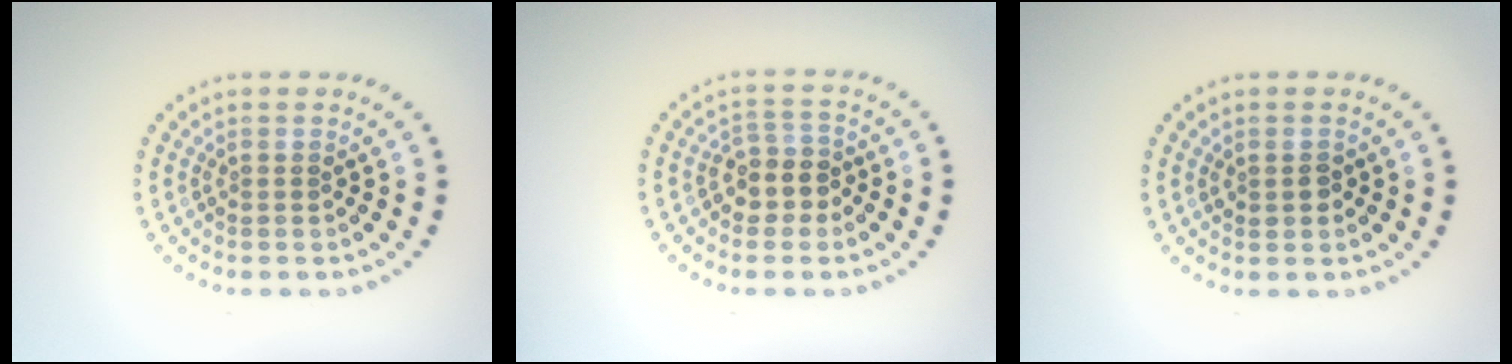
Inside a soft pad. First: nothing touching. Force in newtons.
{"total": 2.7, "press": 2.4, "slide": 1.1}
{"total": 1.3, "press": 1.3, "slide": 0.1}